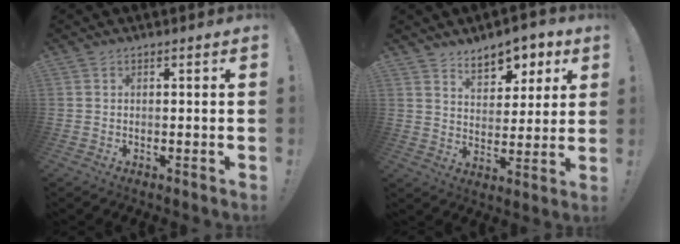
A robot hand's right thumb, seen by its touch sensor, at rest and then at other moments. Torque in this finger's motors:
{"motor_torque": [0.01, 0.03, 0.09, 0.10, 0.15]}